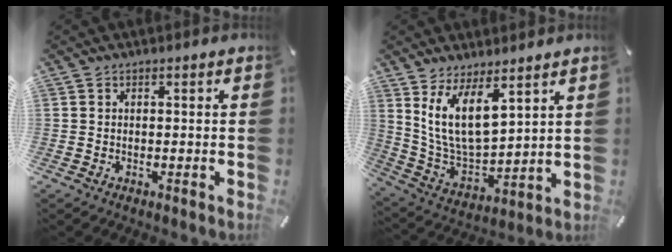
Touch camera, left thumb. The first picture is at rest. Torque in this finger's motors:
{"motor_torque": [2.12, 1.60, 1.51, -1.26, 0.18]}